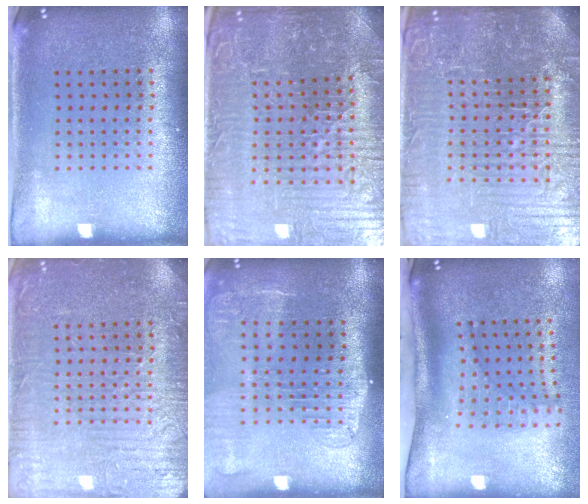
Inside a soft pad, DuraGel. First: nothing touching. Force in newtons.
{"total": 5.7, "press": 5.4, "slide": 1.6}
{"total": 6.8, "press": 6.1, "slide": 3.0}
{"total": 5.8, "press": 5.7, "slide": 0.8}
{"total": 2.2, "press": 1.8, "slide": 1.2}
{"total": 2.1, "press": 1.5, "slide": 1.5}